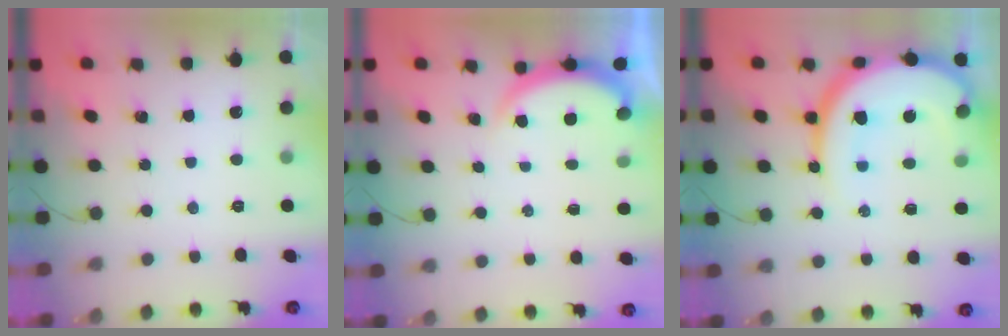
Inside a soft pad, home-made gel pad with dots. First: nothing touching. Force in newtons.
{"total": 1.8, "press": 1.8, "slide": 0.5}
{"total": 19.1, "press": 19.0, "slide": 1.7}